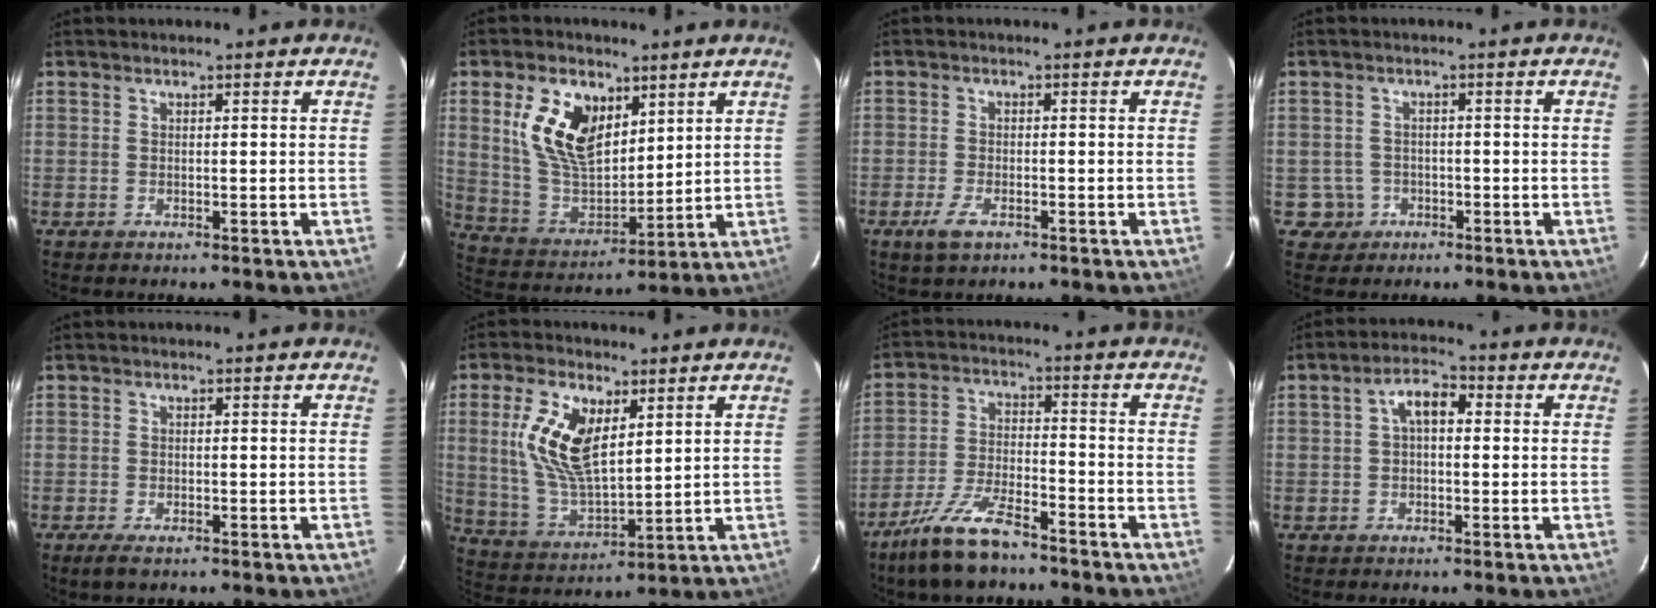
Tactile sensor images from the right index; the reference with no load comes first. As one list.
[{"total": 14.8, "force": [6.1, 8.7, 10.3], "torque": [-0.203, 0.011, 0.131]}, {"total": 3.8, "force": [-2.2, 1.6, 2.6], "torque": [-0.065, -0.007, -0.042]}, {"total": 4.0, "force": [-1.3, 3.7, -0.1], "torque": [-0.003, 0.018, -0.019]}, {"total": 2.5, "force": [-1.5, 1.0, 1.8], "torque": [-0.036, -0.008, -0.024]}, {"total": 13.5, "force": [4.3, 6.6, 11.0], "torque": [-0.225, 0.006, 0.096]}, {"total": 11.2, "force": [-8.6, 3.2, 6.4], "torque": [-0.139, -0.009, -0.160]}, {"total": 5.0, "force": [0.6, 2.8, 4.1], "torque": [-0.074, 0.021, 0.010]}]